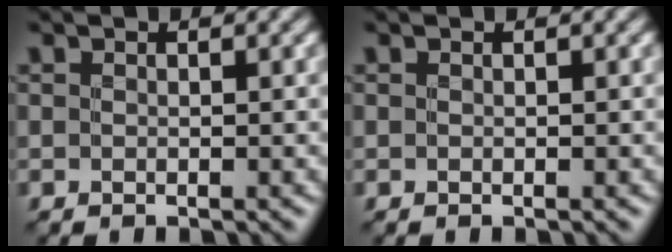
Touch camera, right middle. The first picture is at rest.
{"total": 0.0}